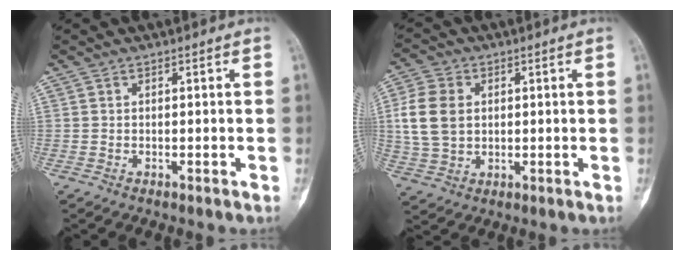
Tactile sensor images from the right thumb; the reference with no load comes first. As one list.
[{"total": 9.6, "force": [1.4, 7.2, 6.3], "torque": [-0.126, 0.003, 0.029]}]